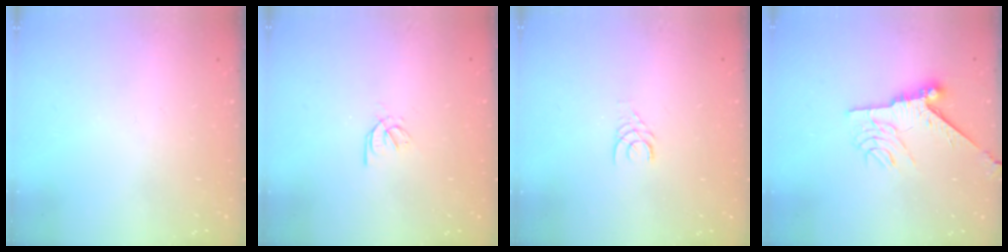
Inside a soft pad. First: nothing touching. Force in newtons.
{"total": 2.1, "press": 2.0, "slide": 0.5}
{"total": 2.4, "press": 2.4, "slide": 0.2}
{"total": 9.6, "press": 9.5, "slide": 1.0}